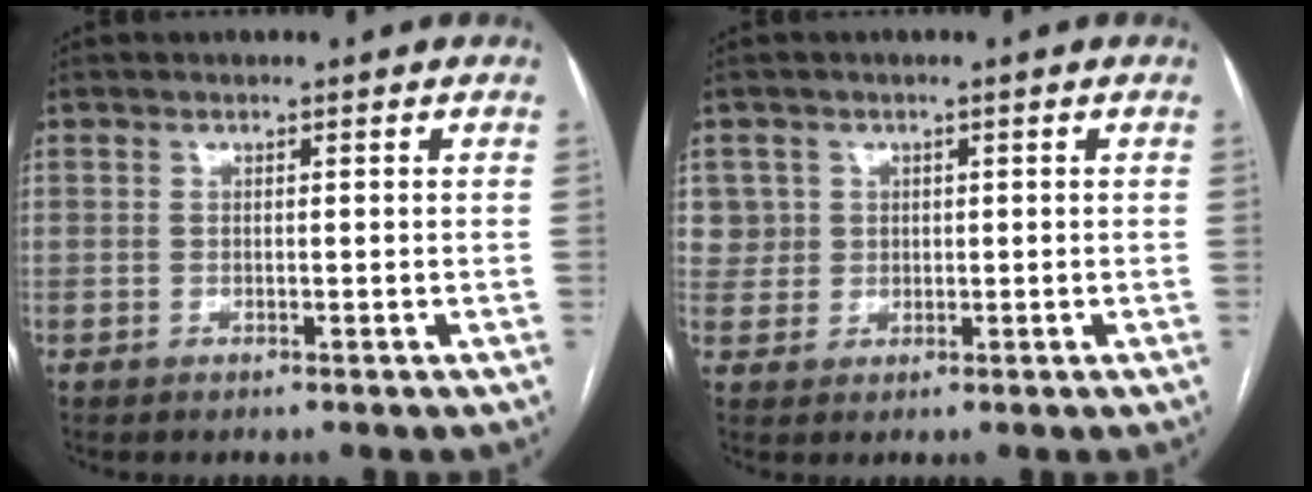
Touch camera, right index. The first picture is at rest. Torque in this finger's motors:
{"motor_torque": [-0.08, 0.08, 0.08, 0.02]}